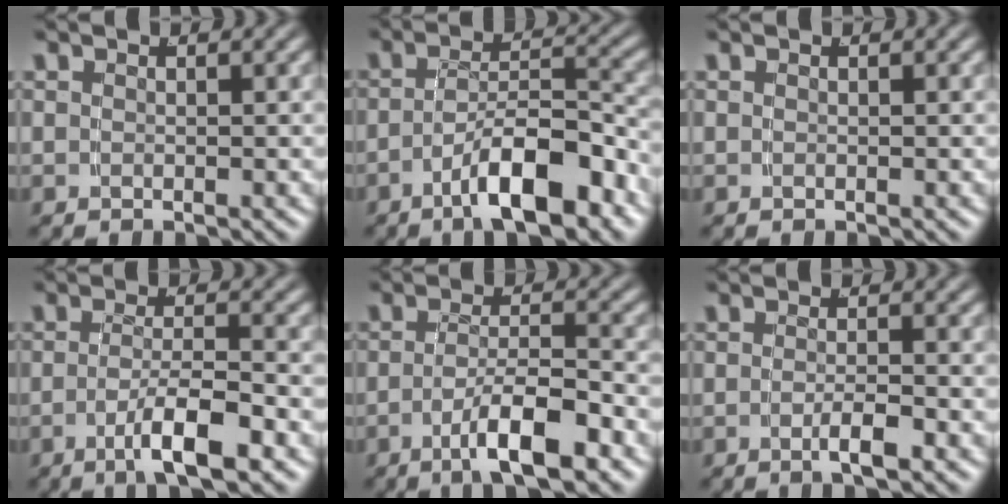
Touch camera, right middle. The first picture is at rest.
{"total": 6.7, "force": [-4.1, 1.7, 5.1], "torque": [-0.068, -0.002, -0.062]}
{"total": 0.0}
{"total": 4.8, "force": [-2.5, 0.6, 4.1], "torque": [-0.069, -0.010, -0.035]}
{"total": 5.4, "force": [-2.9, 1.0, 4.5], "torque": [-0.070, -0.007, -0.043]}
{"total": 2.1, "force": [-1.3, -0.4, 1.6], "torque": [-0.030, -0.007, -0.020]}